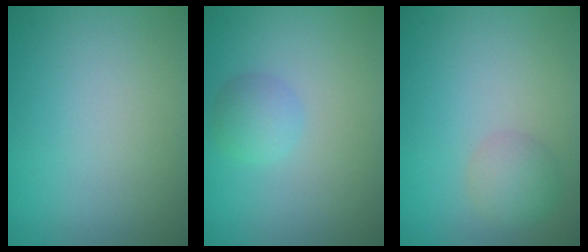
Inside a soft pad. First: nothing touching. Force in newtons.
{"total": 1.9, "press": 1.9, "slide": 0.1}
{"total": 2.2, "press": 2.2, "slide": 0.0}